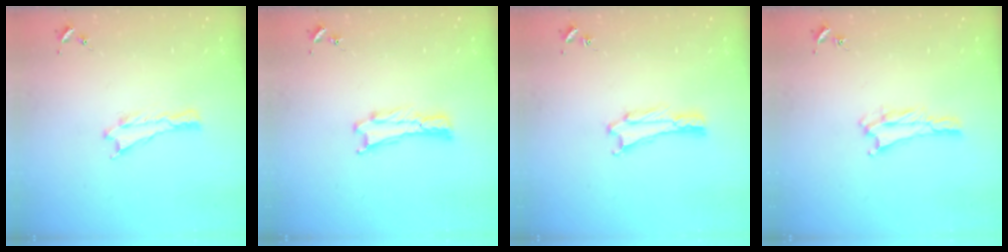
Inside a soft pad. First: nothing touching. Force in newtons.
{"total": 0.0}
{"total": 1.6, "press": 1.6, "slide": 0.2}
{"total": 2.1, "press": 2.1, "slide": 0.3}